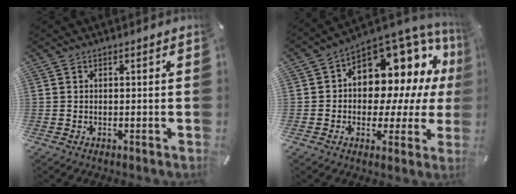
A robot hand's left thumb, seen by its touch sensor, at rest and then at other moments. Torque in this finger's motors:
{"motor_torque": [0.74, 0.74, 1.82, -0.19, 0.41]}